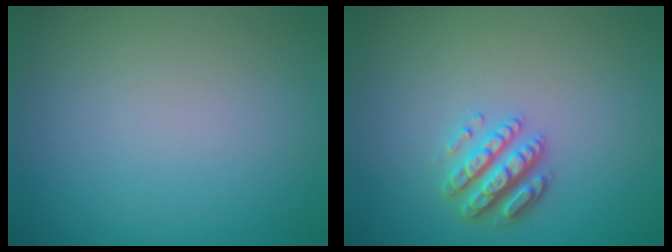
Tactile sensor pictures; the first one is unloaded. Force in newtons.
{"total": 2.9, "press": 2.8, "slide": 1.1}